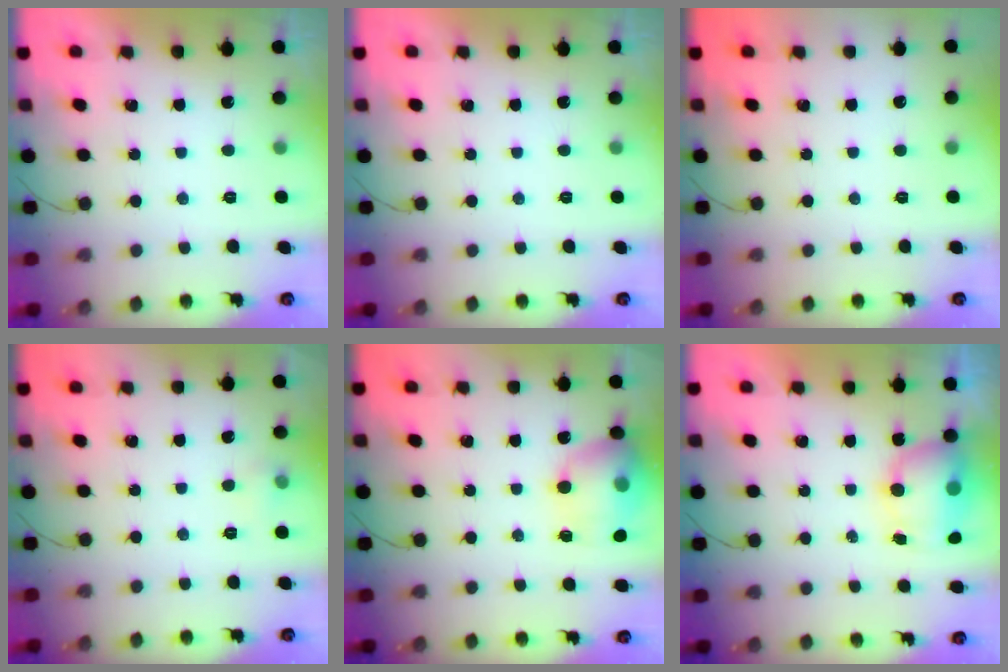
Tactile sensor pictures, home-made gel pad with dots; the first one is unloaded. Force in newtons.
{"total": 0.0}
{"total": 0.0}
{"total": 4.3, "press": 4.0, "slide": 1.6}
{"total": 16.2, "press": 16.1, "slide": 2.0}
{"total": 7.3, "press": 7.3, "slide": 0.9}